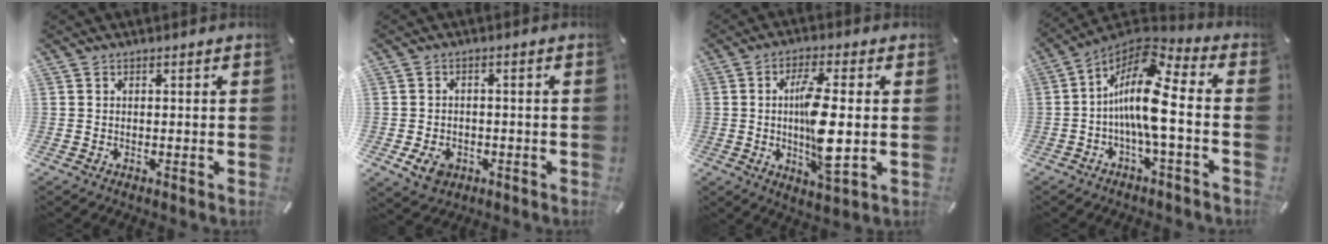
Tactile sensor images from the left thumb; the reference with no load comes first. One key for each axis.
{"total": 5.2, "fx": -2.1, "fy": 4.1, "fz": 2.5, "tx": -0.051, "ty": 0.002, "tz": -0.041}
{"total": 11.7, "fx": -0.1, "fy": 3.2, "fz": 11.2, "tx": -0.221, "ty": -0.016, "tz": -0.007}
{"total": 15.7, "fx": -1.5, "fy": 5.2, "fz": 14.7, "tx": -0.313, "ty": -0.017, "tz": -0.035}